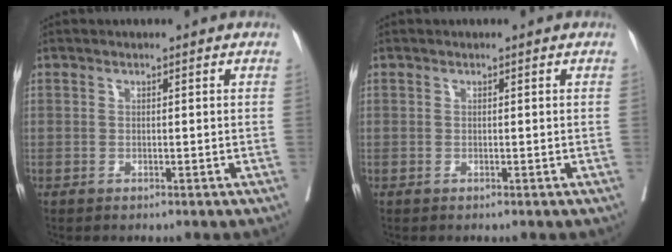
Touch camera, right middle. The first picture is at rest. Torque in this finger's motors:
{"motor_torque": [-0.06, 0.06, 0.00, -0.01]}